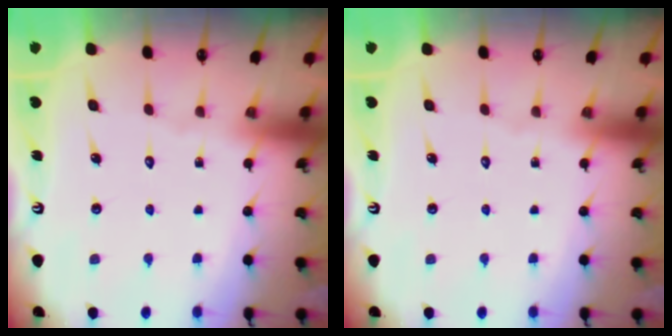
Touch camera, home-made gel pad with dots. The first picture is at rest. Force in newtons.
{"total": 0.0}